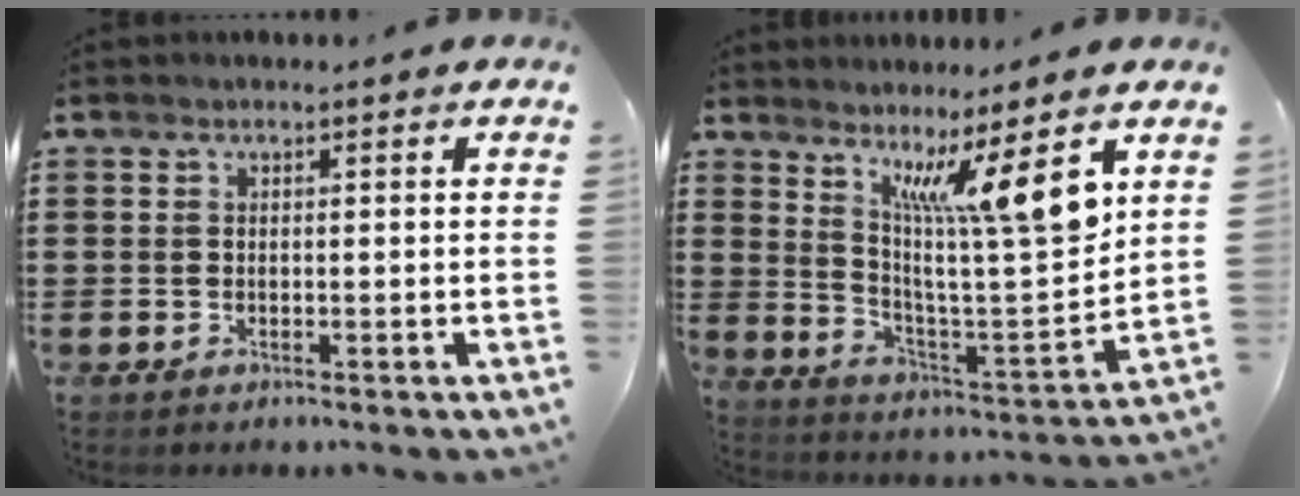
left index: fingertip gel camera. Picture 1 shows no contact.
{"total": 11.8, "force": [7.2, 1.0, 9.3], "torque": [-0.163, -0.041, 0.112]}